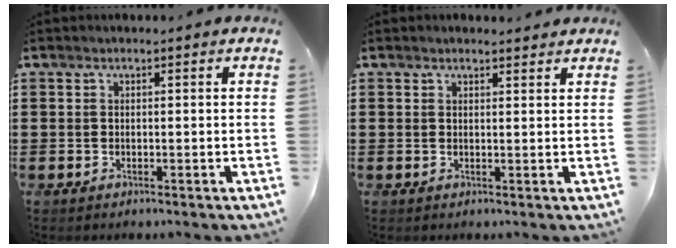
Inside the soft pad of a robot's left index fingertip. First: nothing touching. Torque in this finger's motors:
{"motor_torque": [1.79, -0.35, -0.33, -0.13]}